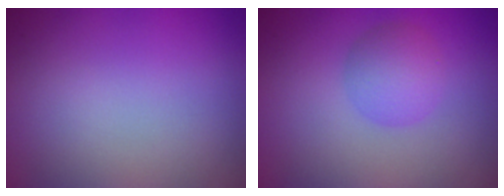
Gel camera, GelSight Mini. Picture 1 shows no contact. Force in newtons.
{"total": 2.8, "press": 2.8, "slide": 0.1}